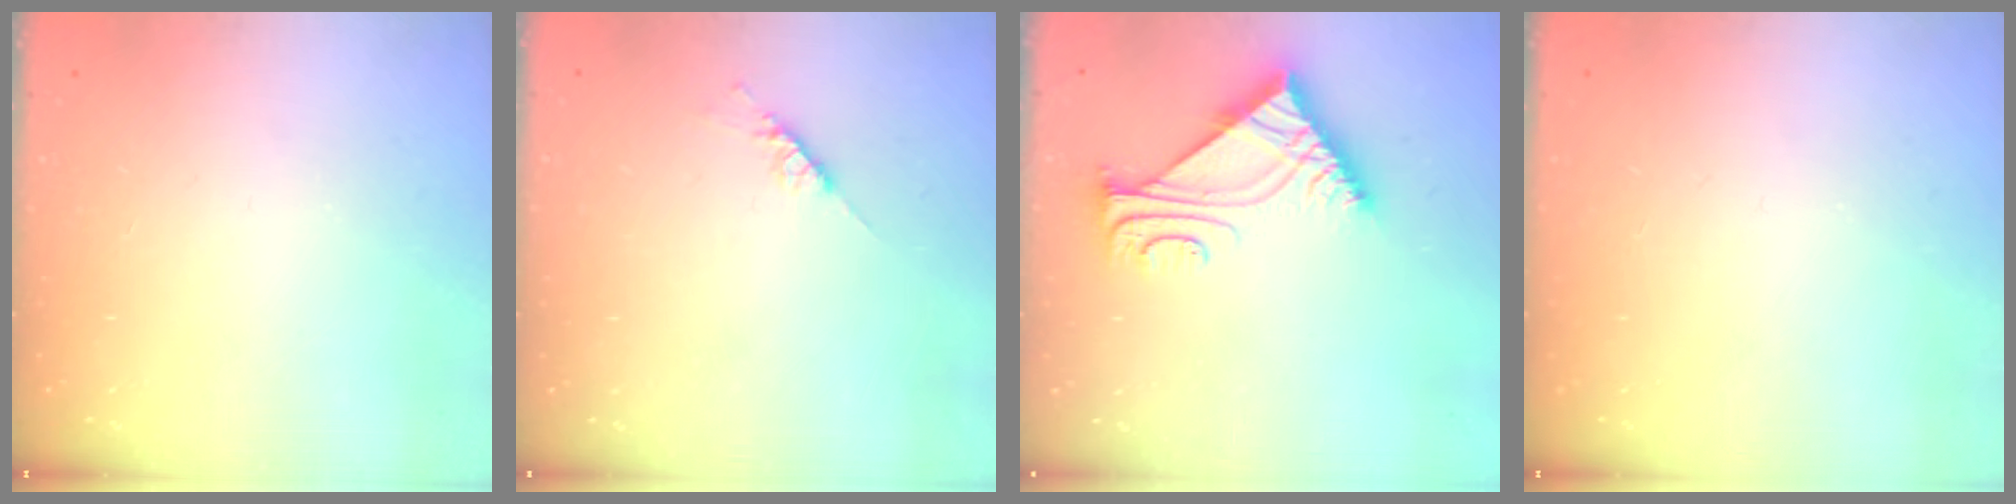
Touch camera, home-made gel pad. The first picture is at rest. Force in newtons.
{"total": 4.7, "press": 4.6, "slide": 0.5}
{"total": 7.1, "press": 7.1, "slide": 0.2}
{"total": 0.0}